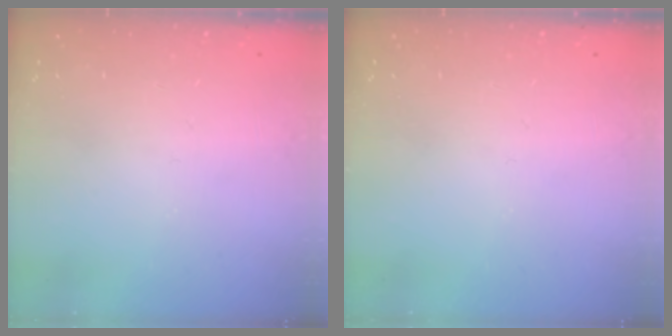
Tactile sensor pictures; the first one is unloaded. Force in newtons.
{"total": 0.0}